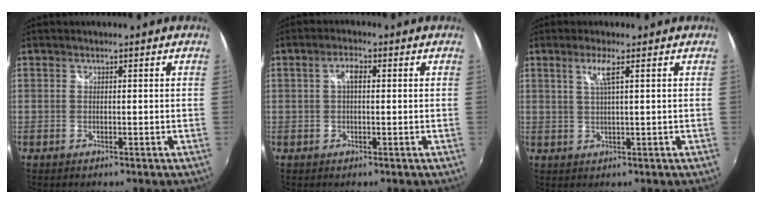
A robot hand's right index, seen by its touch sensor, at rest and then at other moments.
{"total": 2.7, "force": [0.4, 1.1, 2.4], "torque": [-0.047, 0.009, 0.005]}
{"total": 3.1, "force": [1.3, -0.4, 2.8], "torque": [-0.055, -0.003, 0.026]}